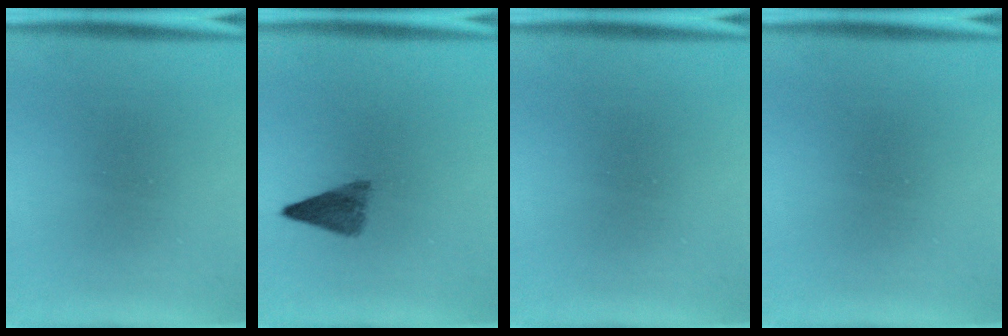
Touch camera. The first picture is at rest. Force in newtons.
{"total": 3.5}
{"total": 0.0}
{"total": 0.0}